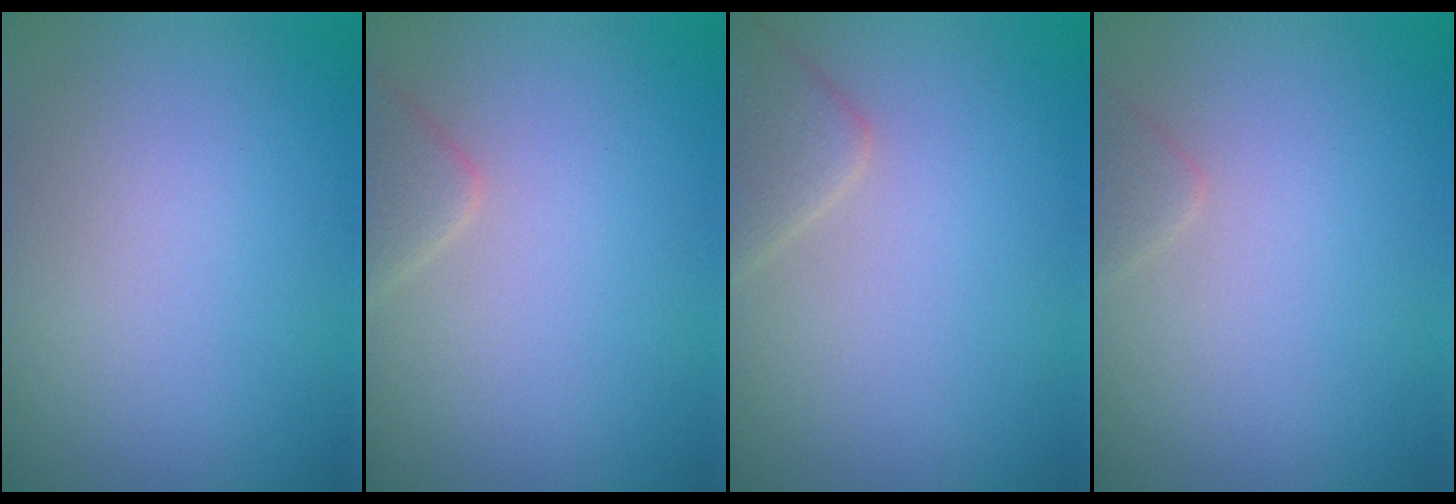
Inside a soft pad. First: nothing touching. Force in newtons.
{"total": 2.0, "press": 2.0, "slide": 0.1}
{"total": 2.7, "press": 2.7, "slide": 0.2}
{"total": 1.2, "press": 1.2, "slide": 0.1}